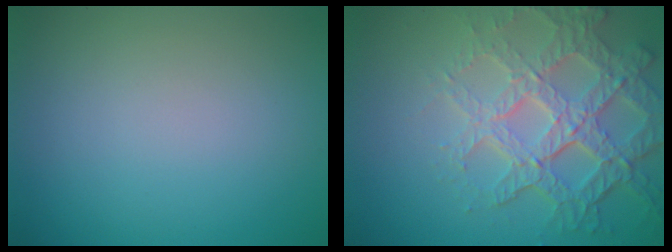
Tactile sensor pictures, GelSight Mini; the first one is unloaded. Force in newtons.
{"total": 7.2, "press": 5.1, "slide": 5.0}